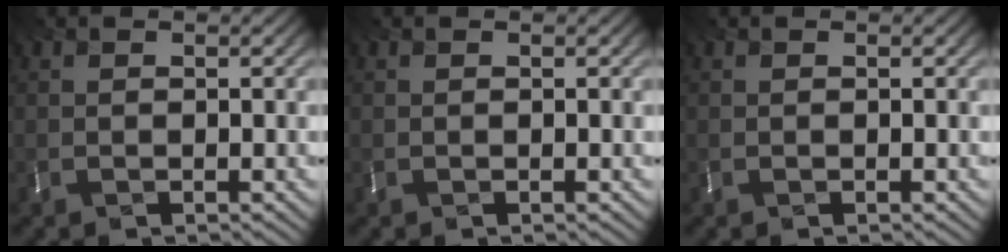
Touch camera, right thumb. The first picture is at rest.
{"total": 0.0}
{"total": 0.0}